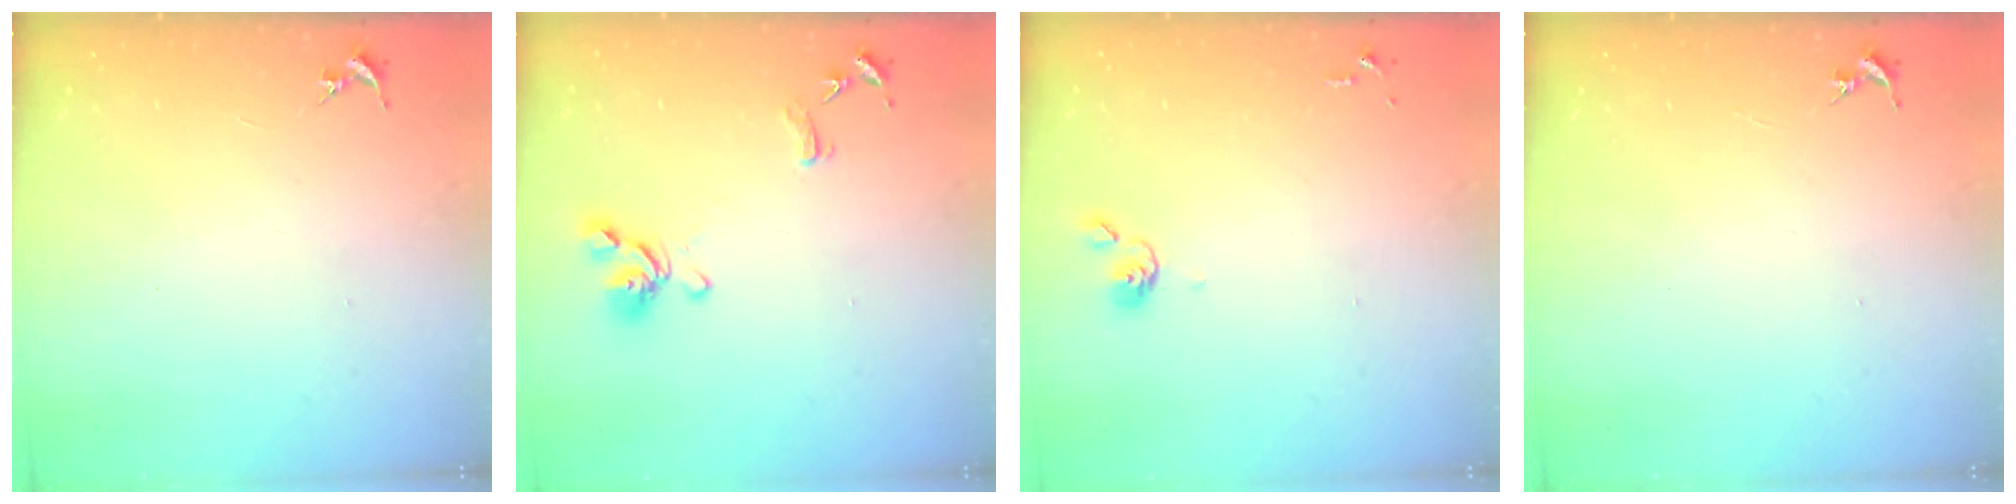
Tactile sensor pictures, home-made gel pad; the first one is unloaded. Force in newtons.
{"total": 11.6, "press": 11.5, "slide": 1.4}
{"total": 4.1, "press": 4.0, "slide": 0.7}
{"total": 0.0}